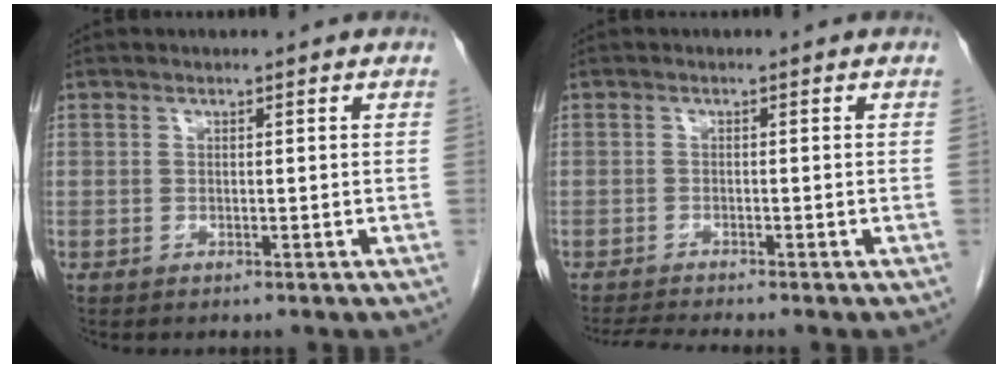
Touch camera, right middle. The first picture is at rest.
{"total": 3.1, "force": [-2.8, -0.8, 0.9], "torque": [-0.022, -0.015, -0.053]}